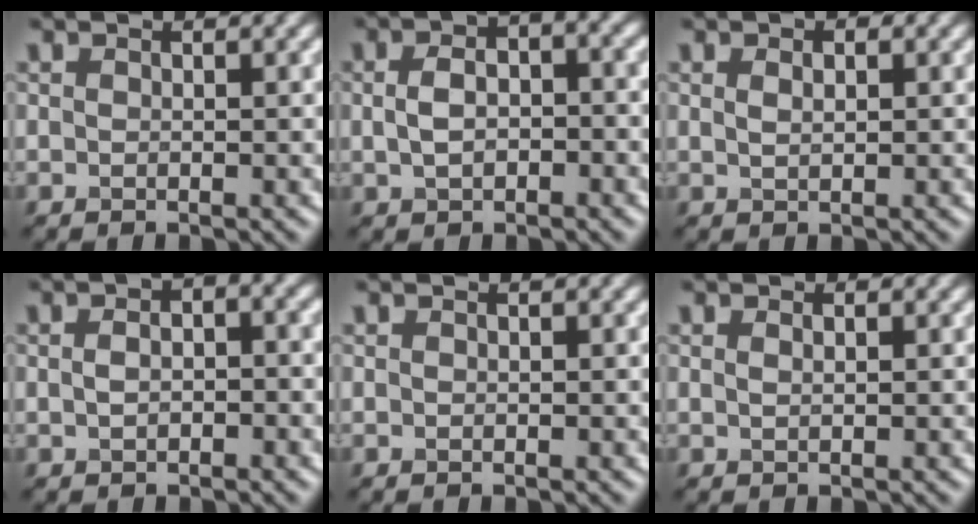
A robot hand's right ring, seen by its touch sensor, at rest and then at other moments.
{"total": 4.4, "force": [0.2, 2.8, 3.4], "torque": [-0.061, 0.008, 0.010]}
{"total": 1.9, "force": [0.8, 1.0, 1.3], "torque": [-0.015, 0.002, 0.012]}
{"total": 3.7, "force": [0.6, 2.3, 2.8], "torque": [-0.030, 0.012, -0.006]}
{"total": 0.0}
{"total": 0.6, "force": [0.3, 0.3, 0.4], "torque": [-0.007, -0.005, 0.005]}